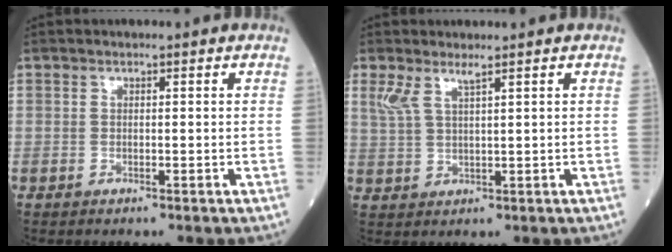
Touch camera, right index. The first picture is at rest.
{"total": 3.1, "force": [2.1, 0.3, 2.2], "torque": [-0.059, 0.007, 0.051]}